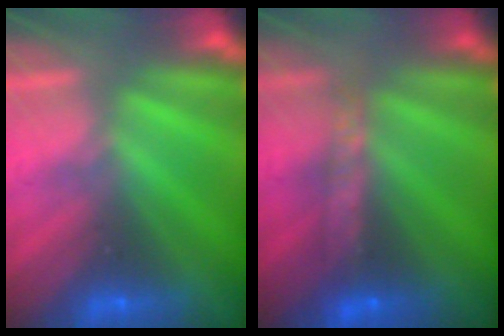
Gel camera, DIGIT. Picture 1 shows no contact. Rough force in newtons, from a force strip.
{"total": 8.5}